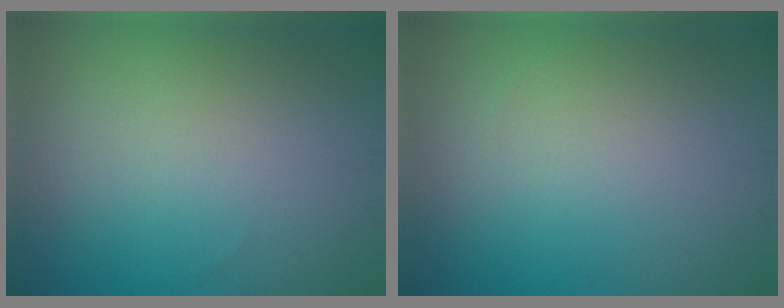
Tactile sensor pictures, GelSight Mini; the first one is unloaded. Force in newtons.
{"total": 0.0}